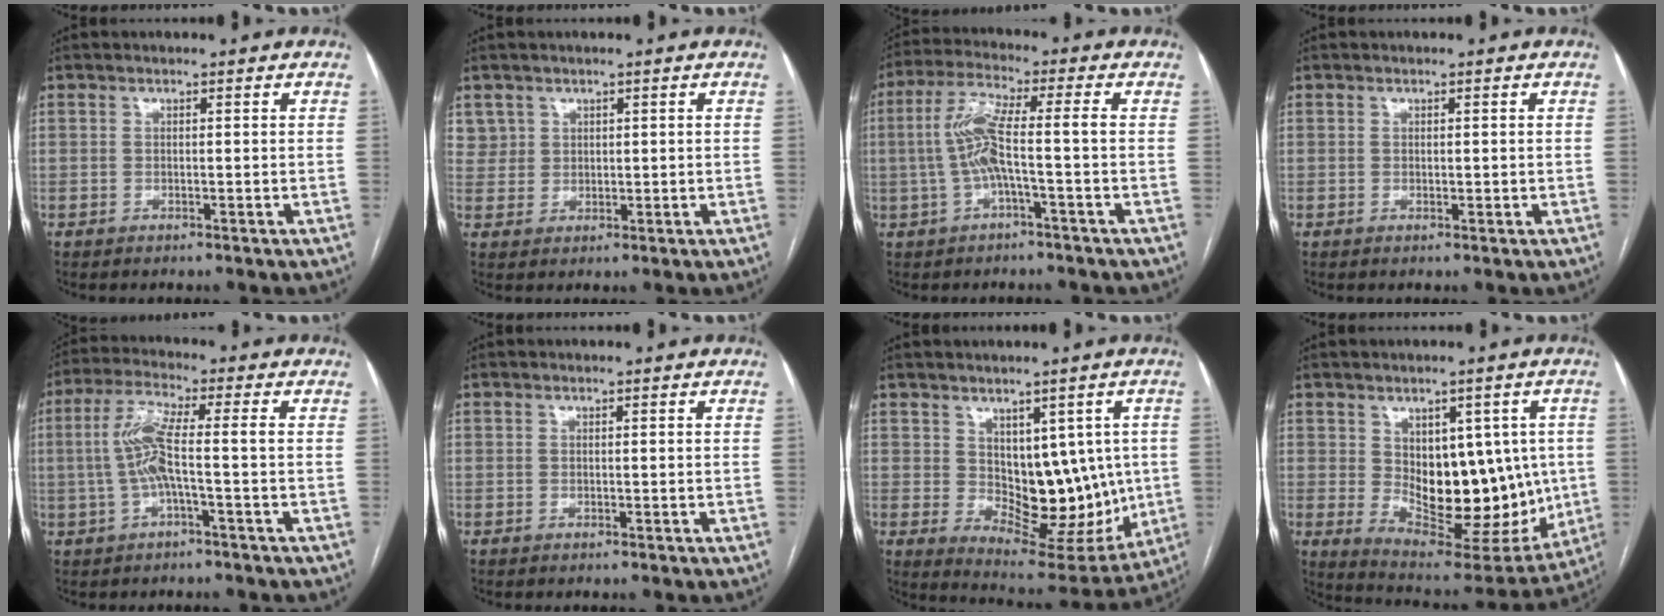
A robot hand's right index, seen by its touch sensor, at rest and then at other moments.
{"total": 3.1, "force": [1.8, 2.5, -0.3], "torque": [0.022, 0.007, 0.031]}
{"total": 7.3, "force": [-0.8, 0.6, 7.3], "torque": [-0.159, 0.025, -0.016]}
{"total": 0.6, "force": [0.2, 0.4, 0.4], "torque": [-0.007, -0.001, 0.007]}
{"total": 6.8, "force": [-0.4, 0.7, 6.7], "torque": [-0.149, 0.021, -0.010]}
{"total": 0.0}
{"total": 12.9, "force": [0.6, 7.4, 10.6], "torque": [-0.126, 0.002, 0.039]}
{"total": 17.4, "force": [0.0, 9.0, 14.9], "torque": [-0.212, -0.004, 0.031]}